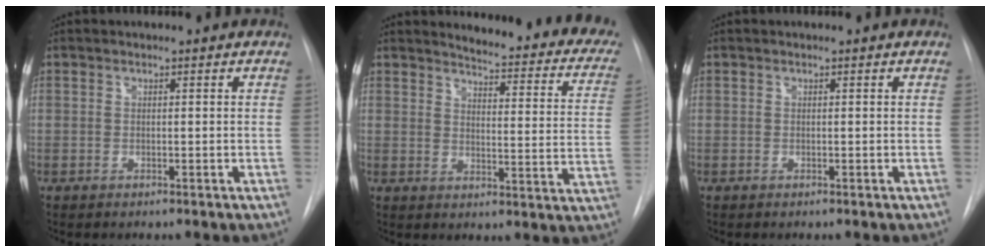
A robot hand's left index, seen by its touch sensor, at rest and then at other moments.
{"total": 19.3, "force": [17.5, 3.7, 7.3], "torque": [-0.069, -0.080, 0.180]}
{"total": 0.0}